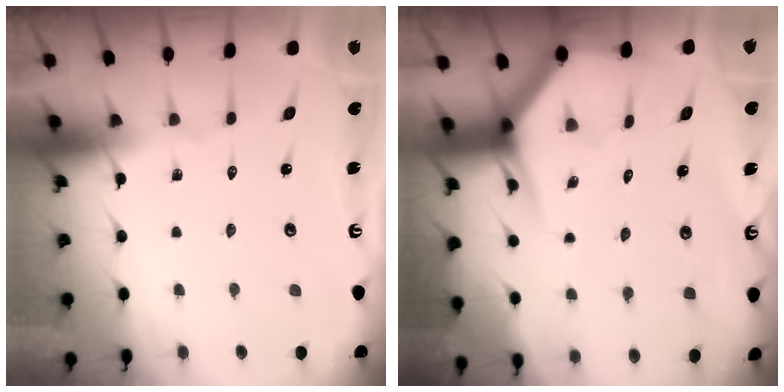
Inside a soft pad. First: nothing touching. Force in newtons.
{"total": 3.9, "press": 3.8, "slide": 0.2}